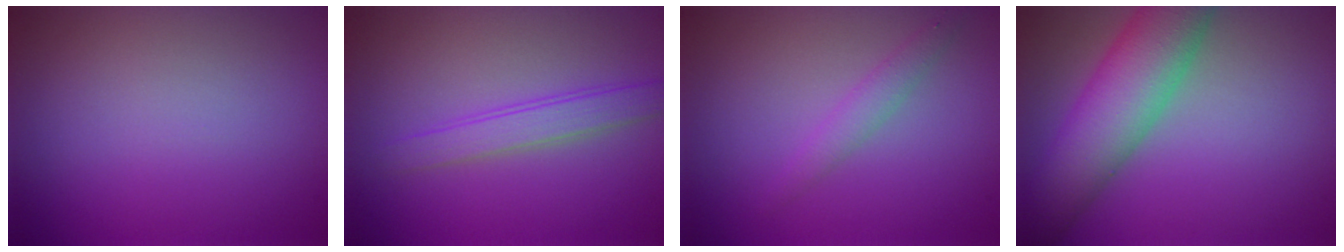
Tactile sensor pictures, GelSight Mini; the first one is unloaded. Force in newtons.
{"total": 2.5, "press": 2.5, "slide": 0.0}
{"total": 1.6, "press": 1.6, "slide": 0.0}
{"total": 8.5, "press": 8.5, "slide": 0.5}